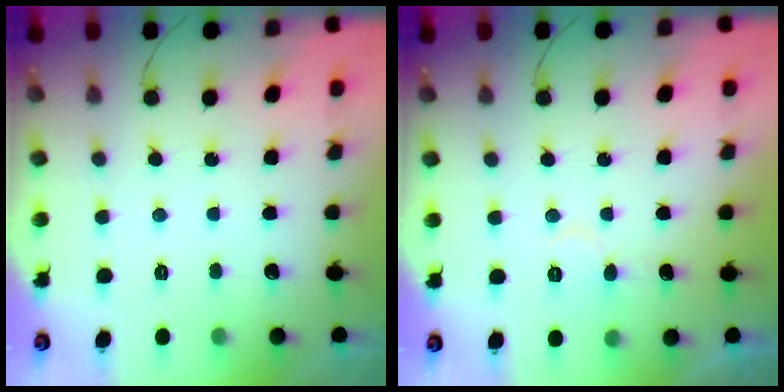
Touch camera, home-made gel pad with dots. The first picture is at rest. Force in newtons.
{"total": 4.9, "press": 4.9, "slide": 0.5}